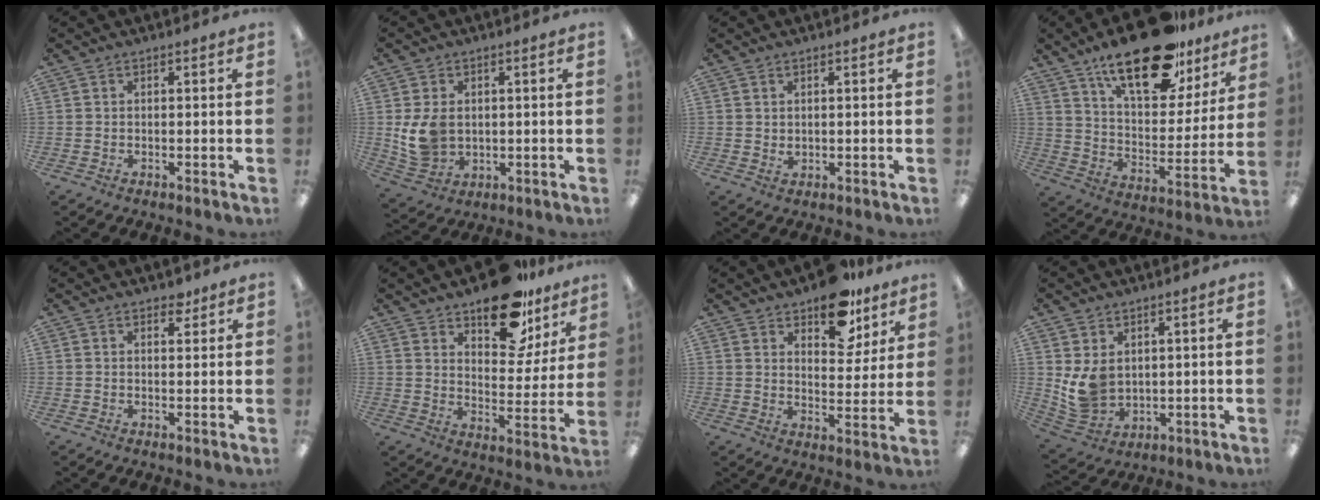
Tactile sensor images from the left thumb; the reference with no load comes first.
{"total": 8.4, "force": [0.9, 6.5, 5.2], "torque": [-0.108, 0.003, 0.018]}
{"total": 1.3, "force": [0.8, 0.9, 0.5], "torque": [-0.003, -0.002, 0.013]}
{"total": 23.2, "force": [16.4, 9.3, 13.5], "torque": [-0.214, -0.096, 0.279]}
{"total": 3.1, "force": [2.4, 1.5, 1.2], "torque": [-0.003, -0.010, 0.038]}
{"total": 17.1, "force": [12.7, 8.0, 8.1], "torque": [-0.114, -0.078, 0.222]}
{"total": 12.5, "force": [9.6, 6.0, 5.3], "torque": [-0.066, -0.060, 0.171]}
{"total": 8.1, "force": [2.4, 6.2, 4.6], "torque": [-0.103, -0.011, 0.047]}